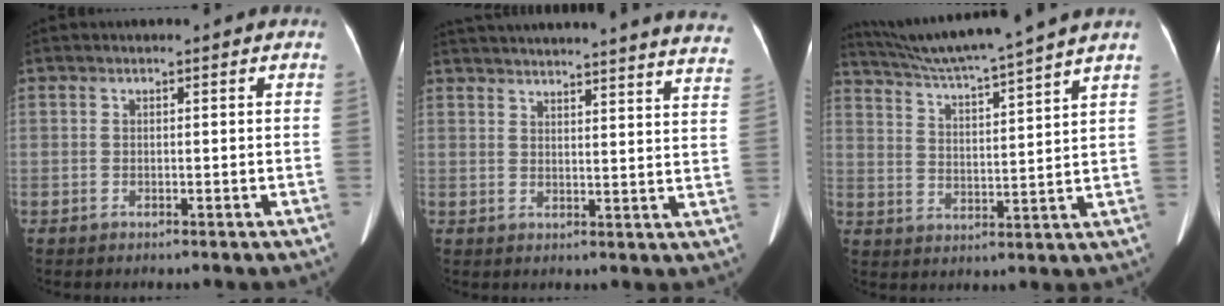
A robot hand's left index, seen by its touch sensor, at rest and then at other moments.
{"total": 31.5, "force": [29.8, 1.8, 10.2], "torque": [-0.163, -0.076, 0.350]}
{"total": 15.8, "force": [13.9, -2.2, 7.3], "torque": [-0.130, -0.008, 0.211]}